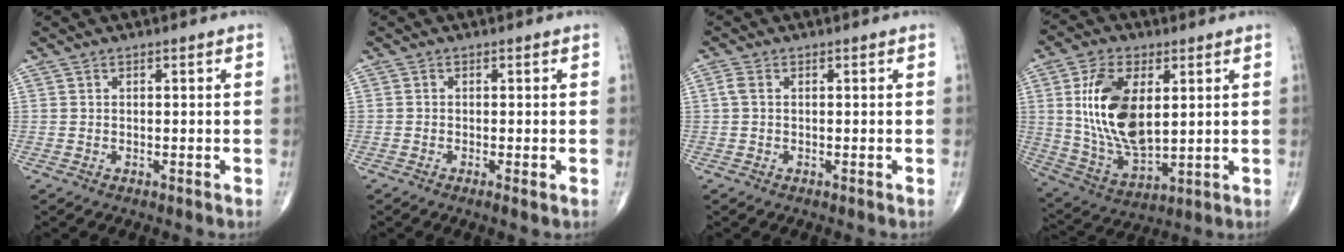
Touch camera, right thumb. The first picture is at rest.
{"total": 1.2, "force": [-0.4, 0.1, 1.1], "torque": [-0.031, -0.006, -0.013]}
{"total": 1.5, "force": [0.2, 0.9, 1.2], "torque": [-0.030, 0.003, 0.001]}
{"total": 17.1, "force": [3.4, 9.0, 14.1], "torque": [-0.257, -0.017, 0.073]}